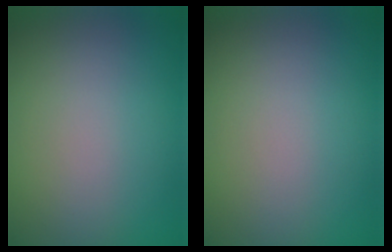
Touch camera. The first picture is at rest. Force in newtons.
{"total": 0.0}